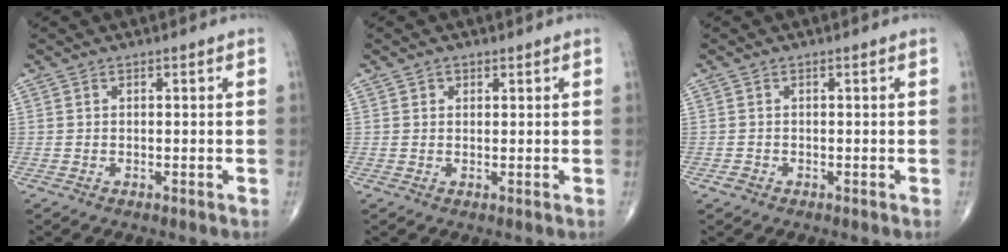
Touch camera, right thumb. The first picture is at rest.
{"total": 1.3, "force": [0.7, 1.1, 0.3], "torque": [0.006, -0.003, 0.008]}
{"total": 0.9, "force": [-0.4, 0.7, 0.2], "torque": [-0.002, 0.001, -0.010]}